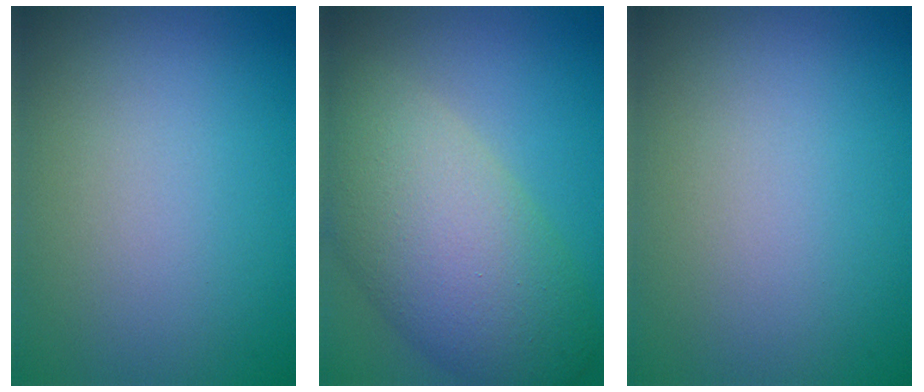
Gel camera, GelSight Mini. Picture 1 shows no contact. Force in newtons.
{"total": 9.7, "press": 9.7, "slide": 0.6}
{"total": 0.0}